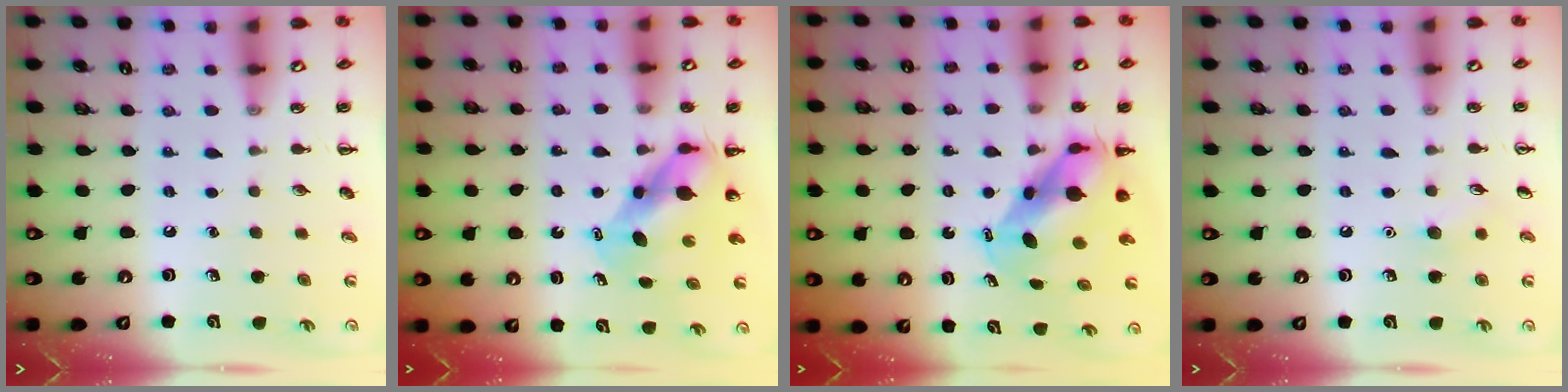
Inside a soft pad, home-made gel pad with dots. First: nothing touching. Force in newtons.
{"total": 6.3, "press": 6.2, "slide": 1.3}
{"total": 7.0, "press": 6.7, "slide": 2.3}
{"total": 5.8, "press": 5.6, "slide": 1.4}